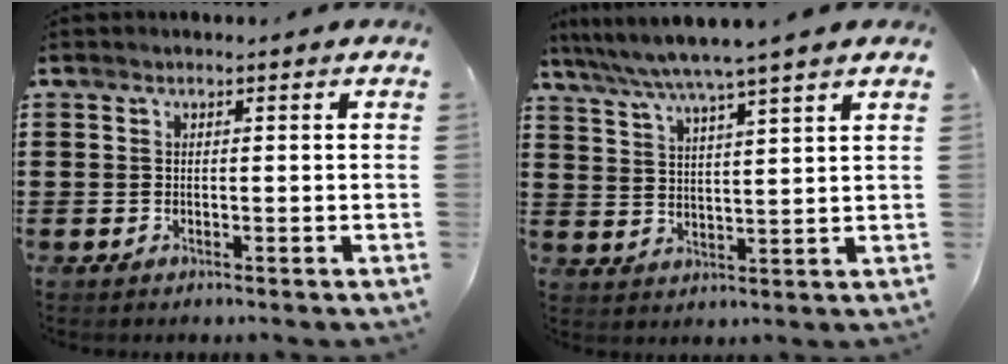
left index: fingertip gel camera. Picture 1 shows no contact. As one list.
[{"total": 5.5, "force": [4.7, -0.9, 2.7], "torque": [-0.070, -0.031, 0.078]}]